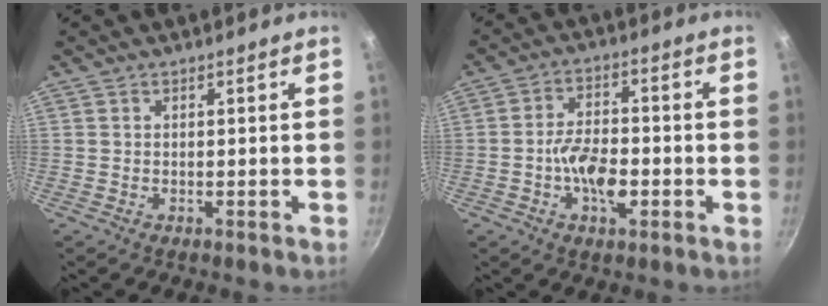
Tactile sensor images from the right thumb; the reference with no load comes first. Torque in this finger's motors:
{"motor_torque": [0.62, 1.50, 0.90, -0.66, 0.06]}